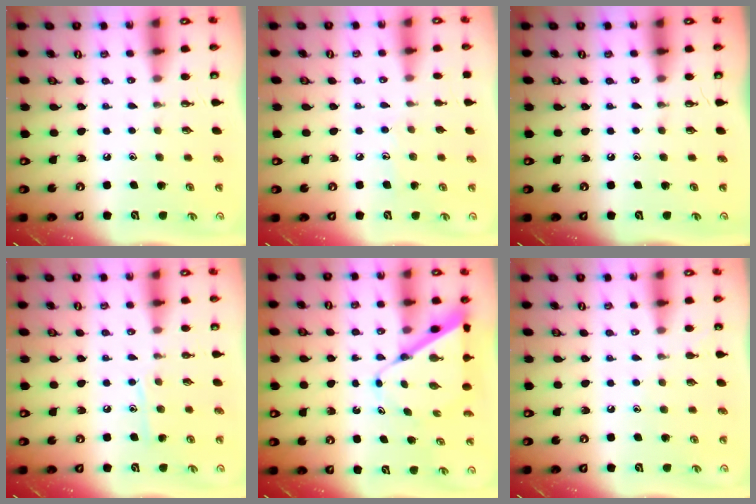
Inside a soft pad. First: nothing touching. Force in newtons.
{"total": 5.4, "press": 5.4, "slide": 0.4}
{"total": 0.0}
{"total": 8.0, "press": 8.0, "slide": 0.7}
{"total": 8.7, "press": 8.7, "slide": 0.7}
{"total": 2.9, "press": 2.9, "slide": 0.4}